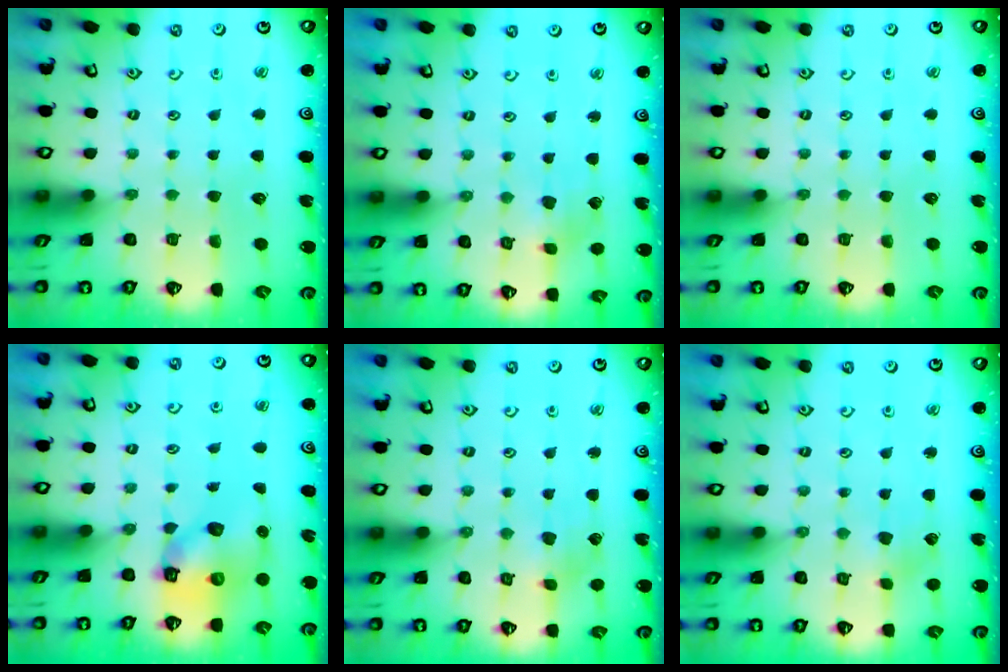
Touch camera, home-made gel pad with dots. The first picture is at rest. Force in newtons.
{"total": 3.0, "press": 3.0, "slide": 0.2}
{"total": 0.0}
{"total": 9.8, "press": 9.7, "slide": 1.7}
{"total": 3.0, "press": 3.0, "slide": 0.2}
{"total": 2.3, "press": 2.3, "slide": 0.4}